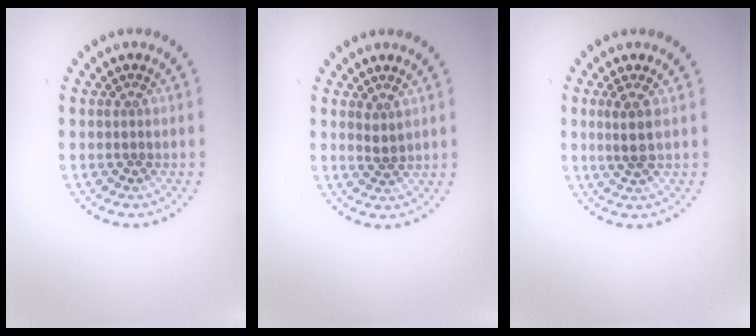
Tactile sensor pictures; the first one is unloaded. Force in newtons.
{"total": 1.0, "press": 0.8, "slide": 0.6}
{"total": 1.9, "press": 1.4, "slide": 1.3}